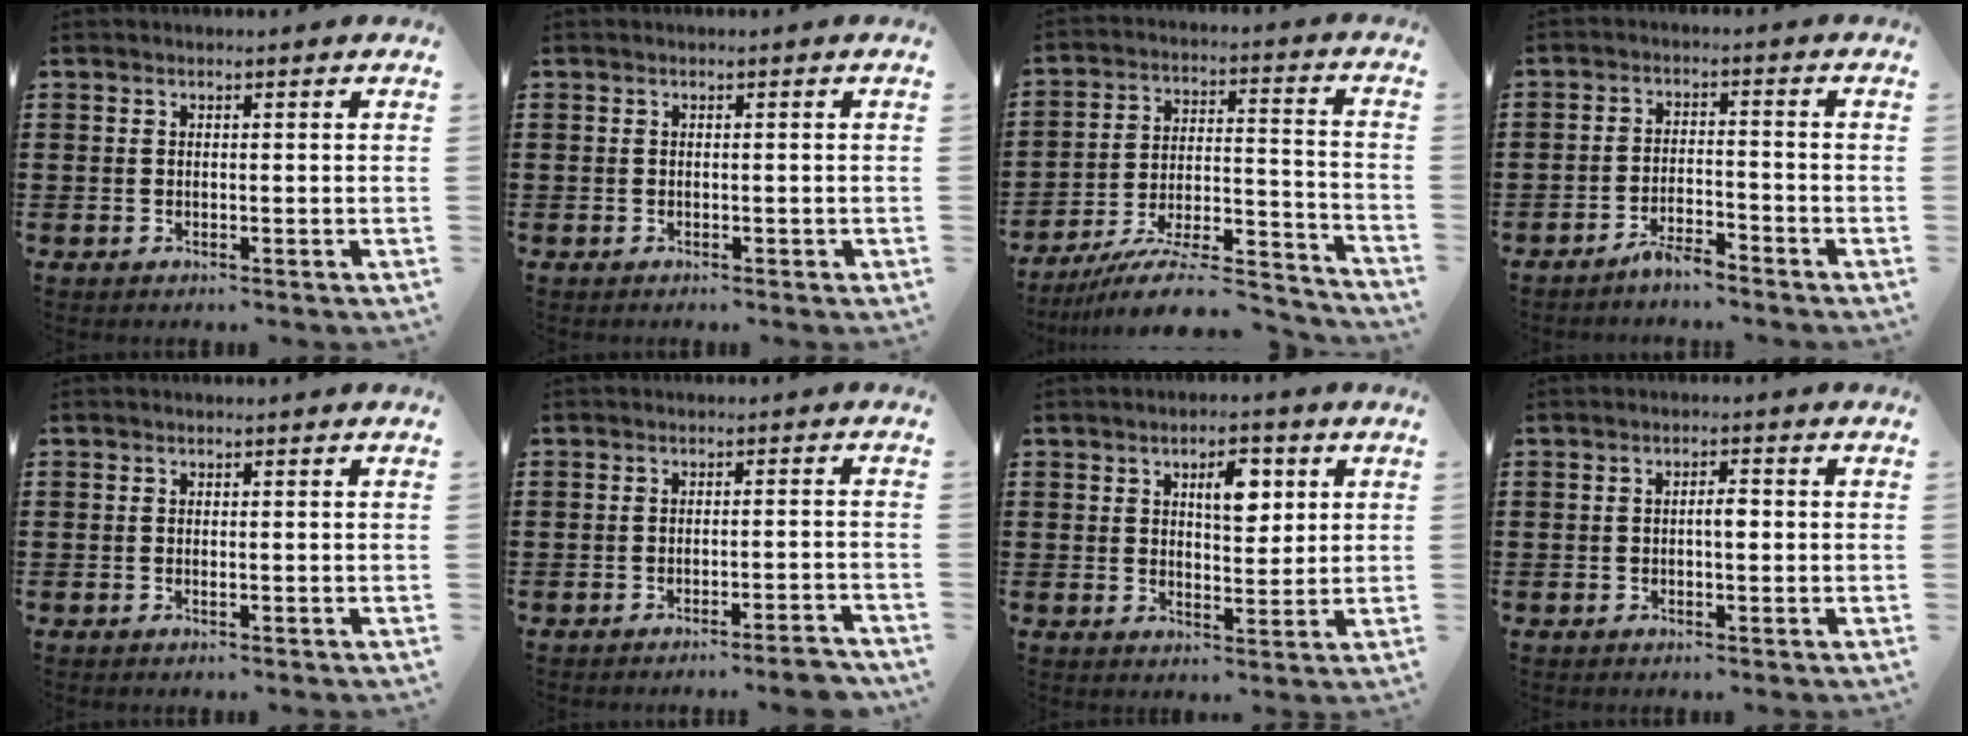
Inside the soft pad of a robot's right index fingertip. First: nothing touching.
{"total": 0.0}
{"total": 10.8, "force": [-9.1, 2.1, 5.4], "torque": [-0.086, 0.020, -0.176]}
{"total": 3.1, "force": [-2.9, 0.3, 0.9], "torque": [-0.019, 0.009, -0.058]}
{"total": 0.0}
{"total": 3.1, "force": [-2.7, -0.4, 1.6], "torque": [-0.026, -0.007, -0.051]}
{"total": 5.6, "force": [2.2, 2.7, 4.4], "torque": [-0.063, 0.000, 0.028]}
{"total": 2.3, "force": [-0.1, 0.8, 2.1], "torque": [-0.040, 0.003, -0.004]}